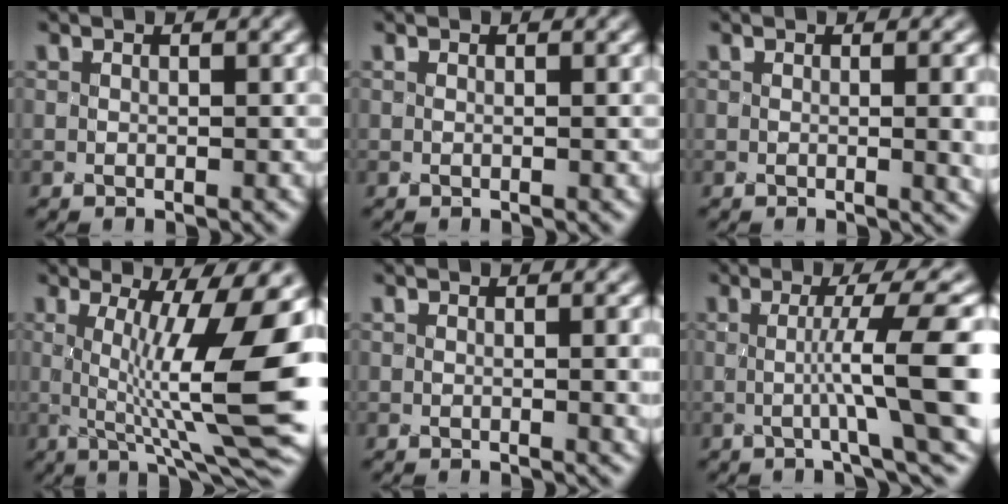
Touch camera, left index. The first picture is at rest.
{"total": 0.0}
{"total": 3.6, "force": [-0.2, 1.5, 3.3], "torque": [-0.014, 0.009, 0.009]}
{"total": 12.6, "force": [0.3, 2.6, 12.3], "torque": [-0.176, 0.010, 0.020]}
{"total": 2.0, "force": [-0.1, 0.7, 1.9], "torque": [-0.012, 0.003, 0.007]}
{"total": 7.8, "force": [-1.0, 1.0, 7.6], "torque": [-0.104, 0.008, -0.001]}